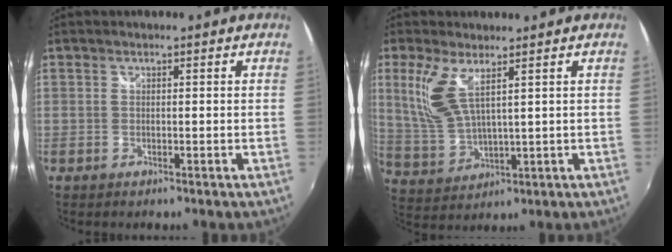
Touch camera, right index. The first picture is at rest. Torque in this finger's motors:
{"motor_torque": [0.28, 0.12, 0.39, 0.12]}